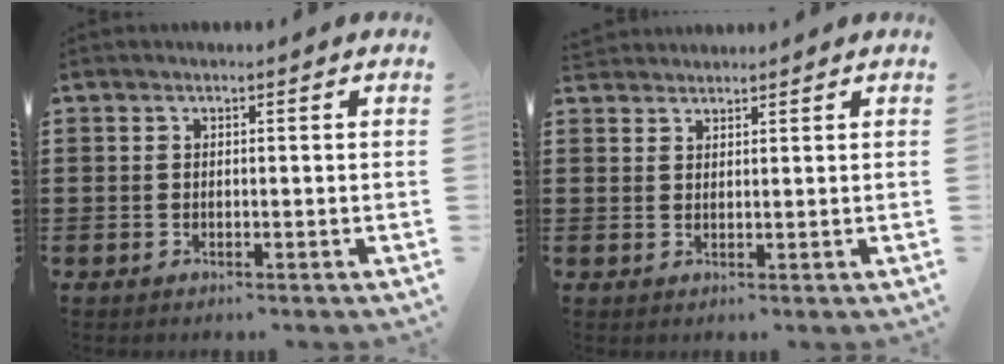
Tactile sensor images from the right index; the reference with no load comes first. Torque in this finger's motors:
{"motor_torque": [-0.55, 1.31, -0.04, -0.01]}